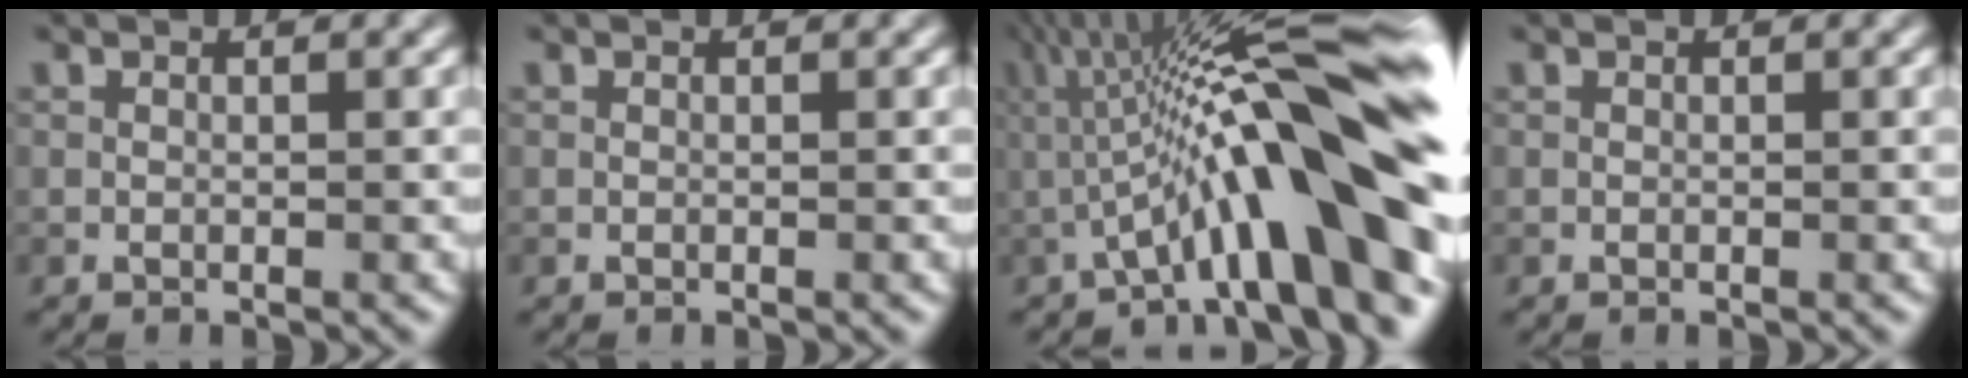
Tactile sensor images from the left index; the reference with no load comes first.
{"total": 0.0}
{"total": 14.1, "force": [-1.2, 2.4, 13.9], "torque": [-0.201, 0.036, -0.013]}
{"total": 0.0}